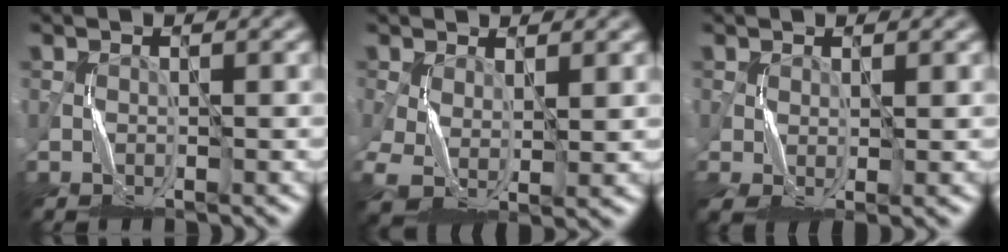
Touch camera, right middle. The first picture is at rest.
{"total": 4.5, "force": [-0.4, 2.5, 3.8], "torque": [-0.097, -0.004, -0.009]}
{"total": 2.6, "force": [-0.1, 1.1, 2.4], "torque": [-0.060, -0.002, -0.001]}